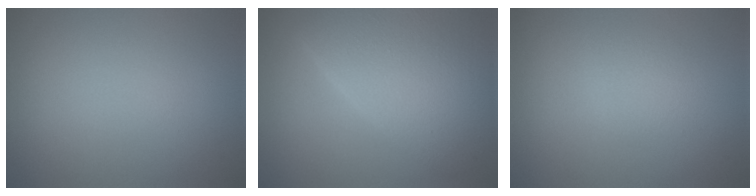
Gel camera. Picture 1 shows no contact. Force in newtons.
{"total": 8.6, "press": 8.6, "slide": 0.4}
{"total": 1.3, "press": 1.3, "slide": 0.2}